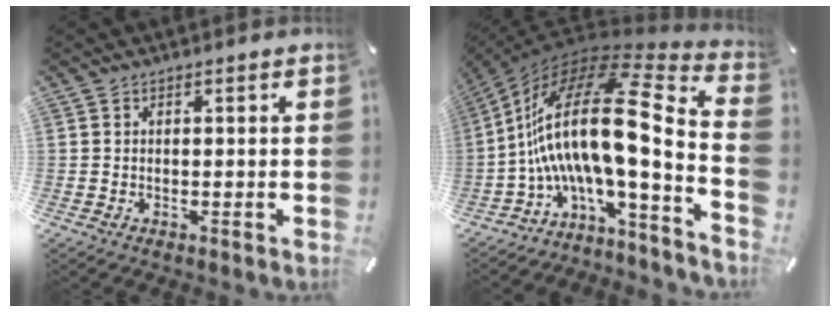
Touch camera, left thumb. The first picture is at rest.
{"total": 21.5, "force": [0.6, 7.6, 20.1], "torque": [-0.419, -0.040, -0.006]}